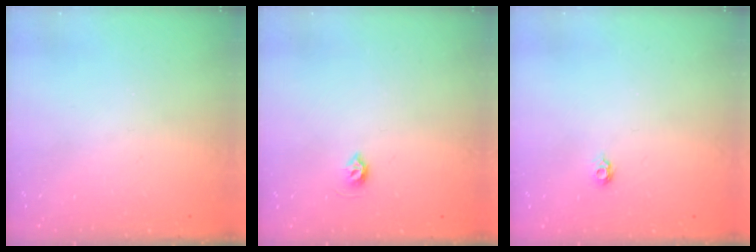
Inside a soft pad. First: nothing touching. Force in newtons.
{"total": 4.5, "press": 4.5, "slide": 0.7}
{"total": 4.6, "press": 4.6, "slide": 0.7}